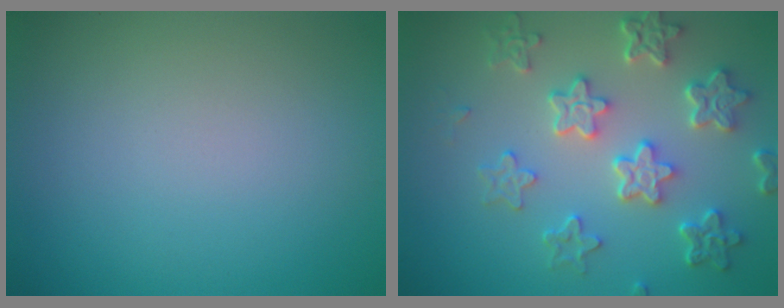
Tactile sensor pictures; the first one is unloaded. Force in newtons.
{"total": 6.0, "press": 4.6, "slide": 4.0}